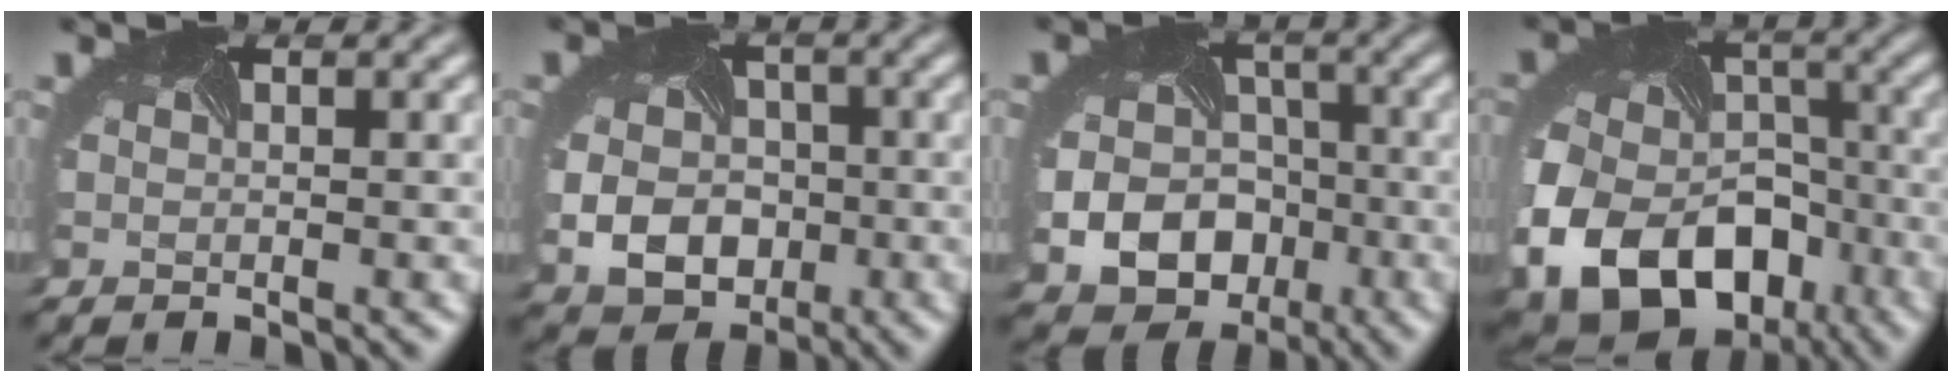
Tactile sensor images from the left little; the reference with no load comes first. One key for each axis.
{"total": 7.4, "fx": -1.7, "fy": 5.9, "fz": 4.2, "tx": -0.066, "ty": -0.024, "tz": -0.026}
{"total": 11.1, "fx": -4.1, "fy": 9.1, "fz": 4.8, "tx": -0.069, "ty": -0.047, "tz": -0.069}
{"total": 16.2, "fx": -7.7, "fy": 11.9, "fz": 7.9, "tx": -0.163, "ty": -0.054, "tz": -0.105}